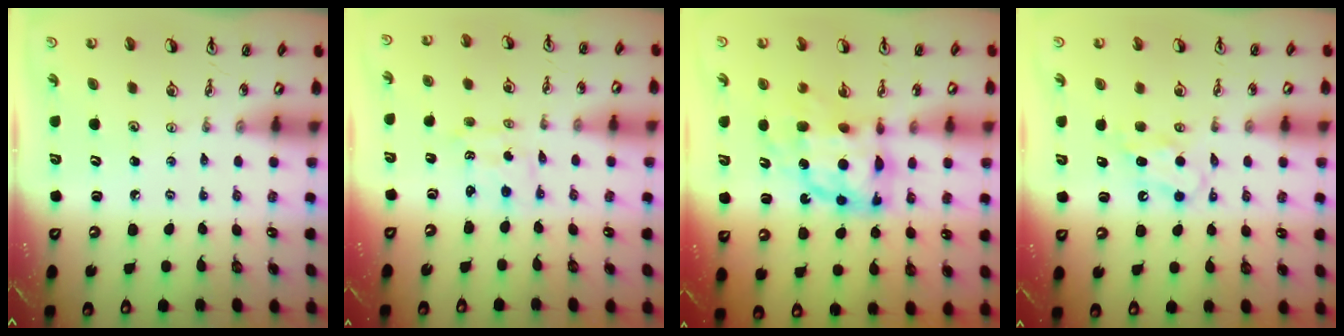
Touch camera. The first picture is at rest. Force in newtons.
{"total": 1.1, "press": 0.7, "slide": 0.8}
{"total": 12.0, "press": 12.0, "slide": 0.9}
{"total": 5.9, "press": 5.8, "slide": 0.7}